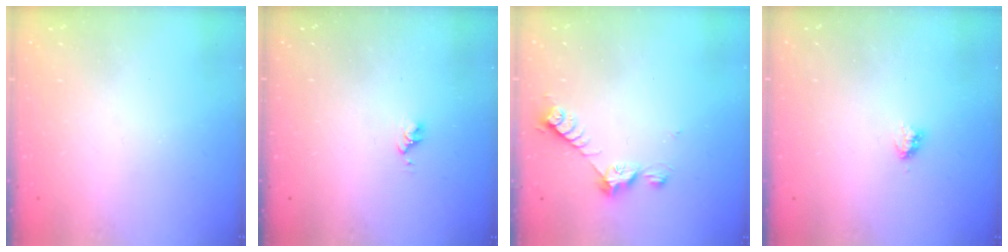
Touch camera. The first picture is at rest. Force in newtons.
{"total": 2.8, "press": 2.8, "slide": 0.3}
{"total": 6.5, "press": 6.5, "slide": 0.7}
{"total": 2.9, "press": 2.9, "slide": 0.5}